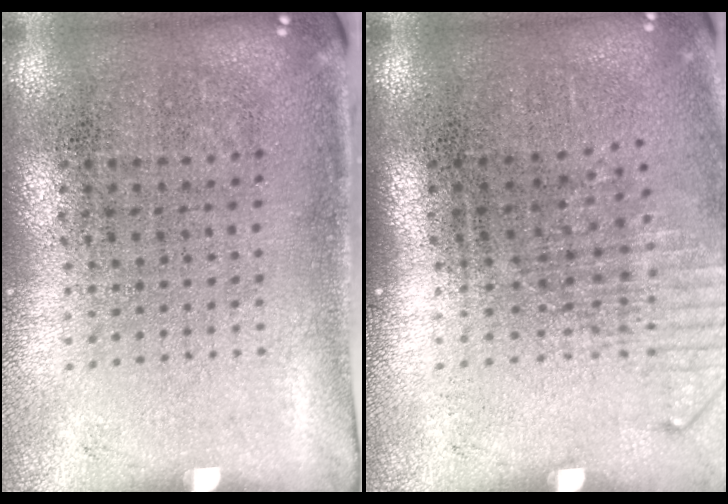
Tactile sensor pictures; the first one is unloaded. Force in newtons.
{"total": 1.3, "press": 1.1, "slide": 0.8}